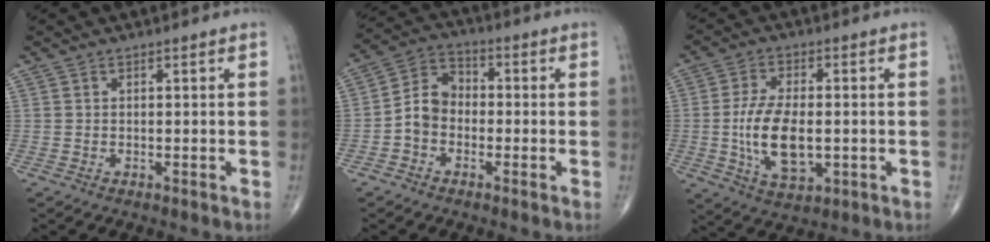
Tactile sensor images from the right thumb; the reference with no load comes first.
{"total": 7.5, "force": [-1.7, 5.9, 4.2], "torque": [-0.061, 0.034, -0.047]}
{"total": 12.1, "force": [-1.3, 6.1, 10.3], "torque": [-0.191, -0.005, -0.018]}